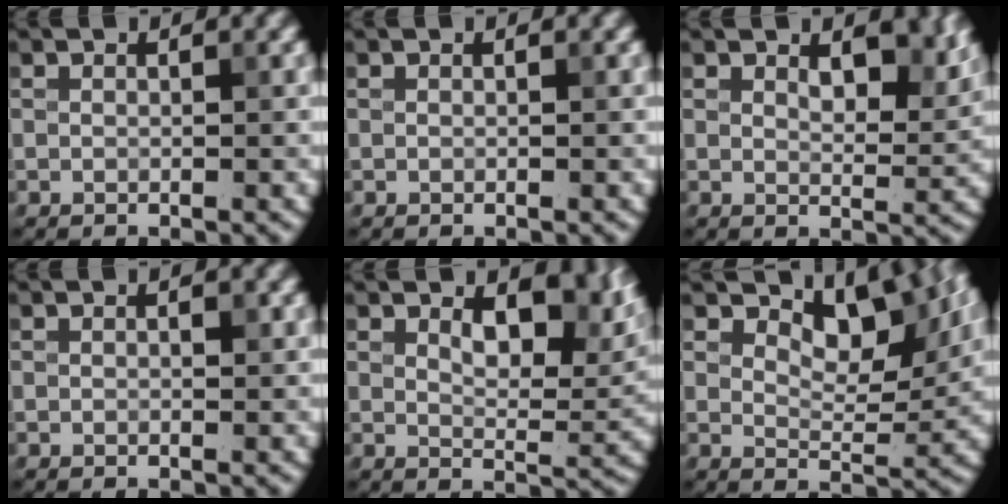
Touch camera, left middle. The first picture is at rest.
{"total": 0.0}
{"total": 3.6, "force": [1.9, 1.7, 2.6], "torque": [-0.039, -0.007, 0.030]}
{"total": 0.6, "force": [0.1, 0.2, 0.6], "torque": [-0.008, 0.001, 0.002]}
{"total": 6.5, "force": [2.8, 3.1, 4.9], "torque": [-0.073, -0.009, 0.045]}
{"total": 5.7, "force": [3.3, 2.6, 3.9], "torque": [-0.055, -0.011, 0.044]}